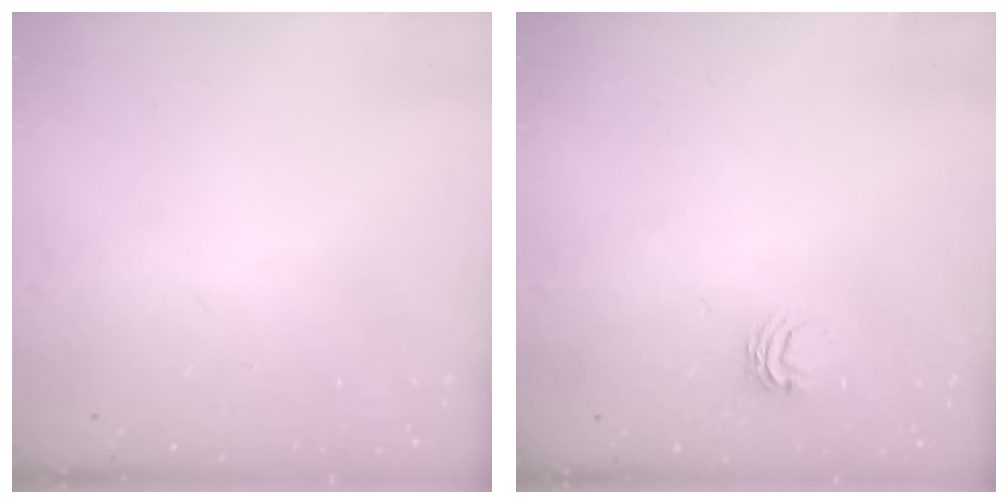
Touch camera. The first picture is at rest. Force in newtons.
{"total": 4.9, "press": 4.9, "slide": 0.3}